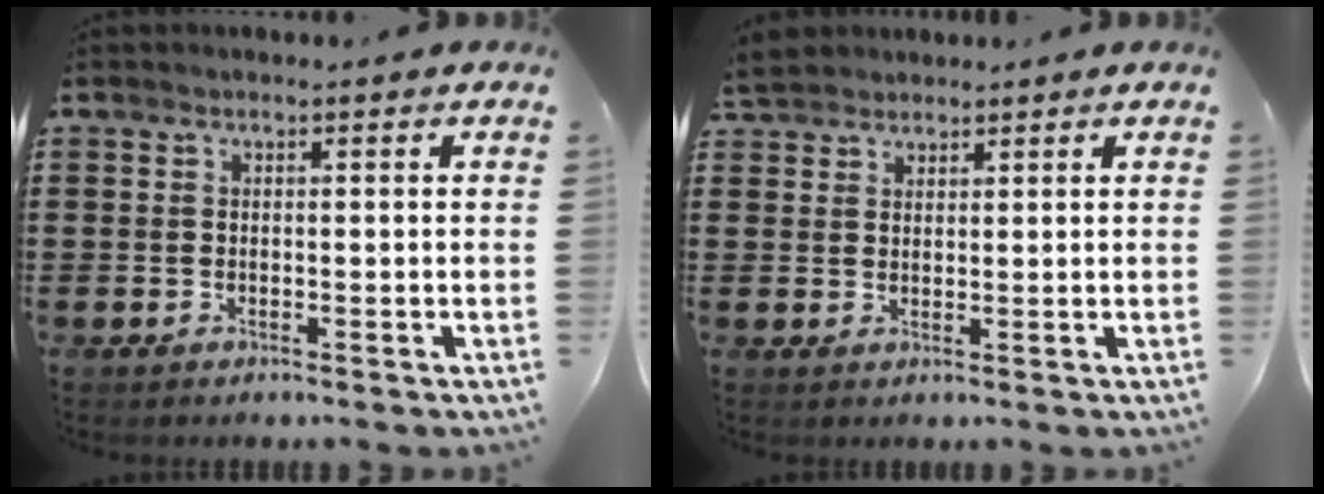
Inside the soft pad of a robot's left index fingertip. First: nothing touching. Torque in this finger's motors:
{"motor_torque": [1.09, -1.05, 0.68, 0.21]}